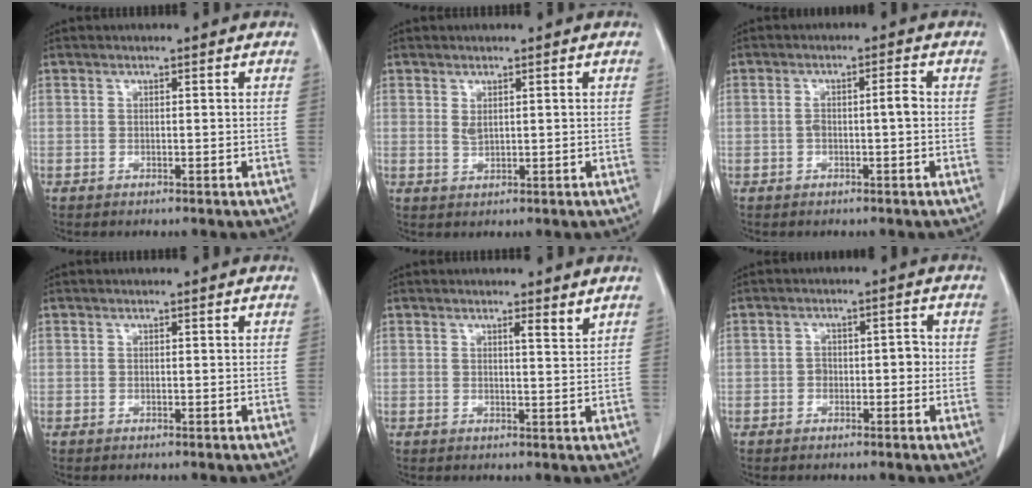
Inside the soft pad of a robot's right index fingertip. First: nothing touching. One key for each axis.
{"total": 1.3, "fx": 0.6, "fy": 0.5, "fz": 1.1, "tx": -0.021, "ty": -0.004, "tz": 0.016}
{"total": 3.1, "fx": -0.3, "fy": 0.5, "fz": 3.0, "tx": -0.058, "ty": 0.012, "tz": -0.003}
{"total": 0.0}
{"total": 1.8, "fx": 1.4, "fy": -0.1, "fz": 1.1, "tx": -0.019, "ty": -0.007, "tz": 0.022}
{"total": 2.9, "fx": -0.7, "fy": 1.8, "fz": 2.2, "tx": -0.028, "ty": 0.016, "tz": -0.009}